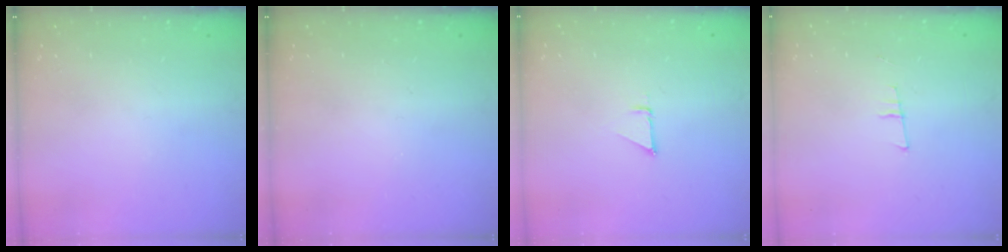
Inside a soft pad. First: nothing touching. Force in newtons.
{"total": 0.0}
{"total": 2.5, "press": 2.5, "slide": 0.1}
{"total": 6.6, "press": 5.9, "slide": 2.9}